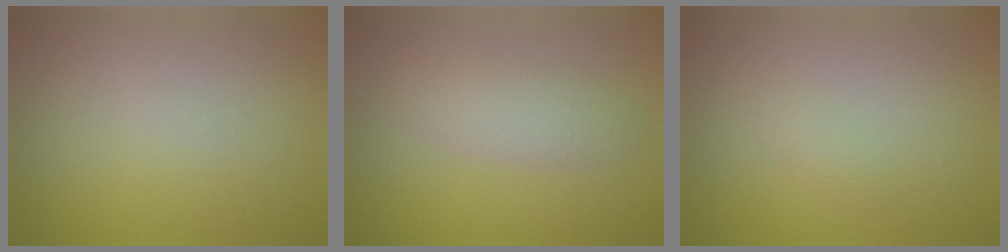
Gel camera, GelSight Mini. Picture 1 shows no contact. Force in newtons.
{"total": 2.6, "press": 2.6, "slide": 0.1}
{"total": 0.9, "press": 0.9, "slide": 0.0}